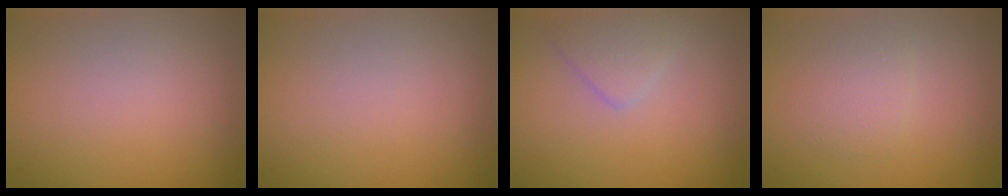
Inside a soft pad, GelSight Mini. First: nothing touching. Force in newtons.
{"total": 0.0}
{"total": 2.1, "press": 2.1, "slide": 0.1}
{"total": 1.7, "press": 1.7, "slide": 0.1}